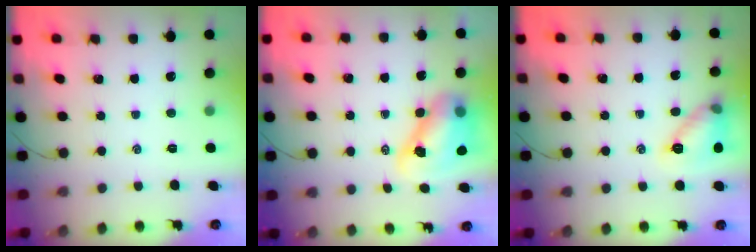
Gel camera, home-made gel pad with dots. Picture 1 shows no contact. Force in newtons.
{"total": 9.6, "press": 9.2, "slide": 2.8}
{"total": 11.3, "press": 11.3, "slide": 0.4}